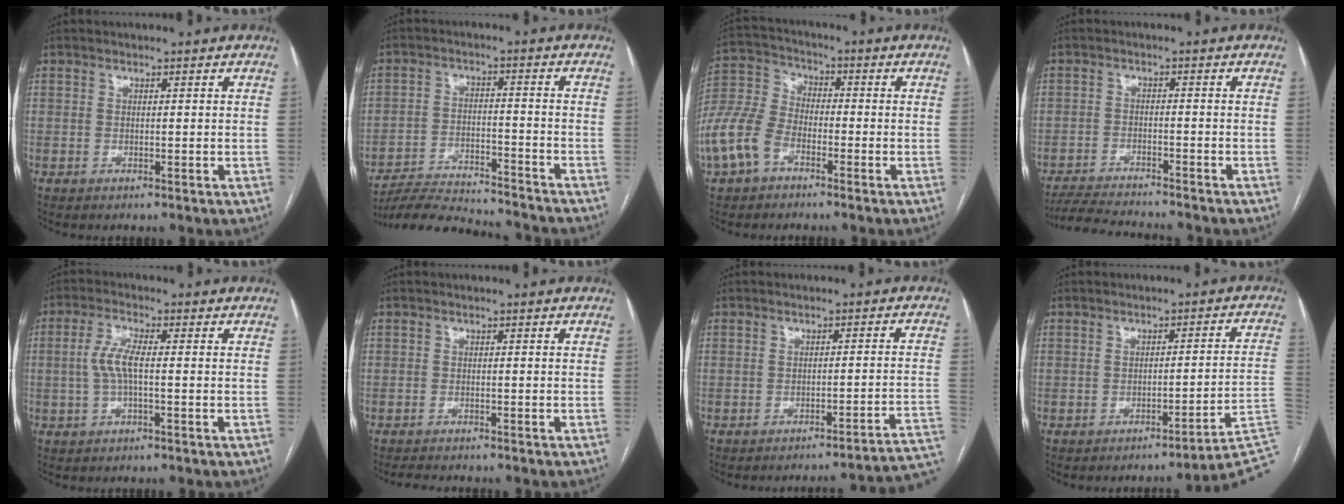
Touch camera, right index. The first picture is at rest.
{"total": 16.2, "force": [-15.5, 1.2, 4.8], "torque": [-0.086, -0.013, -0.231]}
{"total": 10.2, "force": [-5.1, 6.1, 6.4], "torque": [-0.171, 0.010, -0.106]}
{"total": 8.8, "force": [-8.3, 0.2, 2.8], "torque": [-0.045, -0.012, -0.136]}
{"total": 4.5, "force": [-0.2, 0.9, 4.4], "torque": [-0.102, 0.009, -0.004]}
{"total": 3.1, "force": [-2.9, 0.7, 0.9], "torque": [-0.015, -0.008, -0.042]}
{"total": 11.2, "force": [-9.7, -0.5, 5.6], "torque": [-0.025, 0.014, -0.104]}
{"total": 8.7, "force": [-6.2, -1.7, 5.9], "torque": [-0.038, 0.029, -0.070]}